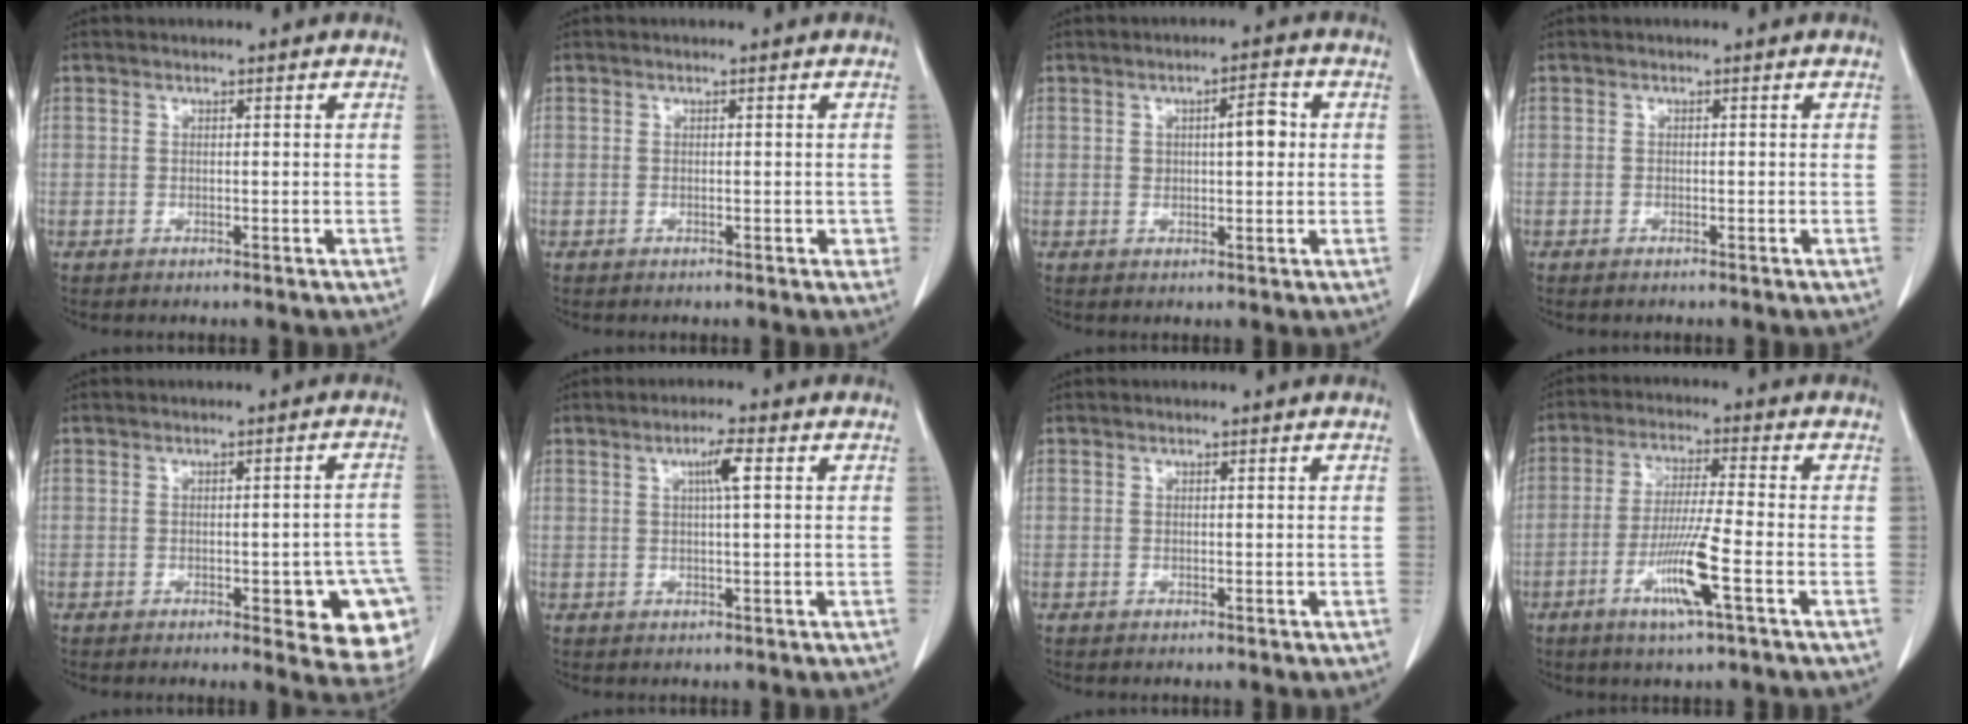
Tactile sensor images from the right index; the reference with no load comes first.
{"total": 1.1, "force": [-0.3, 0.6, 0.9], "torque": [-0.005, 0.002, -0.003]}
{"total": 4.2, "force": [0.8, 1.3, 3.9], "torque": [-0.059, 0.010, 0.013]}
{"total": 0.5, "force": [-0.4, 0.0, 0.3], "torque": [-0.012, -0.004, -0.005]}
{"total": 10.8, "force": [-4.0, 2.6, 9.7], "torque": [-0.055, 0.012, -0.041]}
{"total": 3.4, "force": [1.1, 0.1, 3.3], "torque": [-0.057, 0.002, 0.017]}
{"total": 0.0}
{"total": 8.9, "force": [-3.5, -0.5, 8.1], "torque": [-0.158, -0.014, -0.068]}